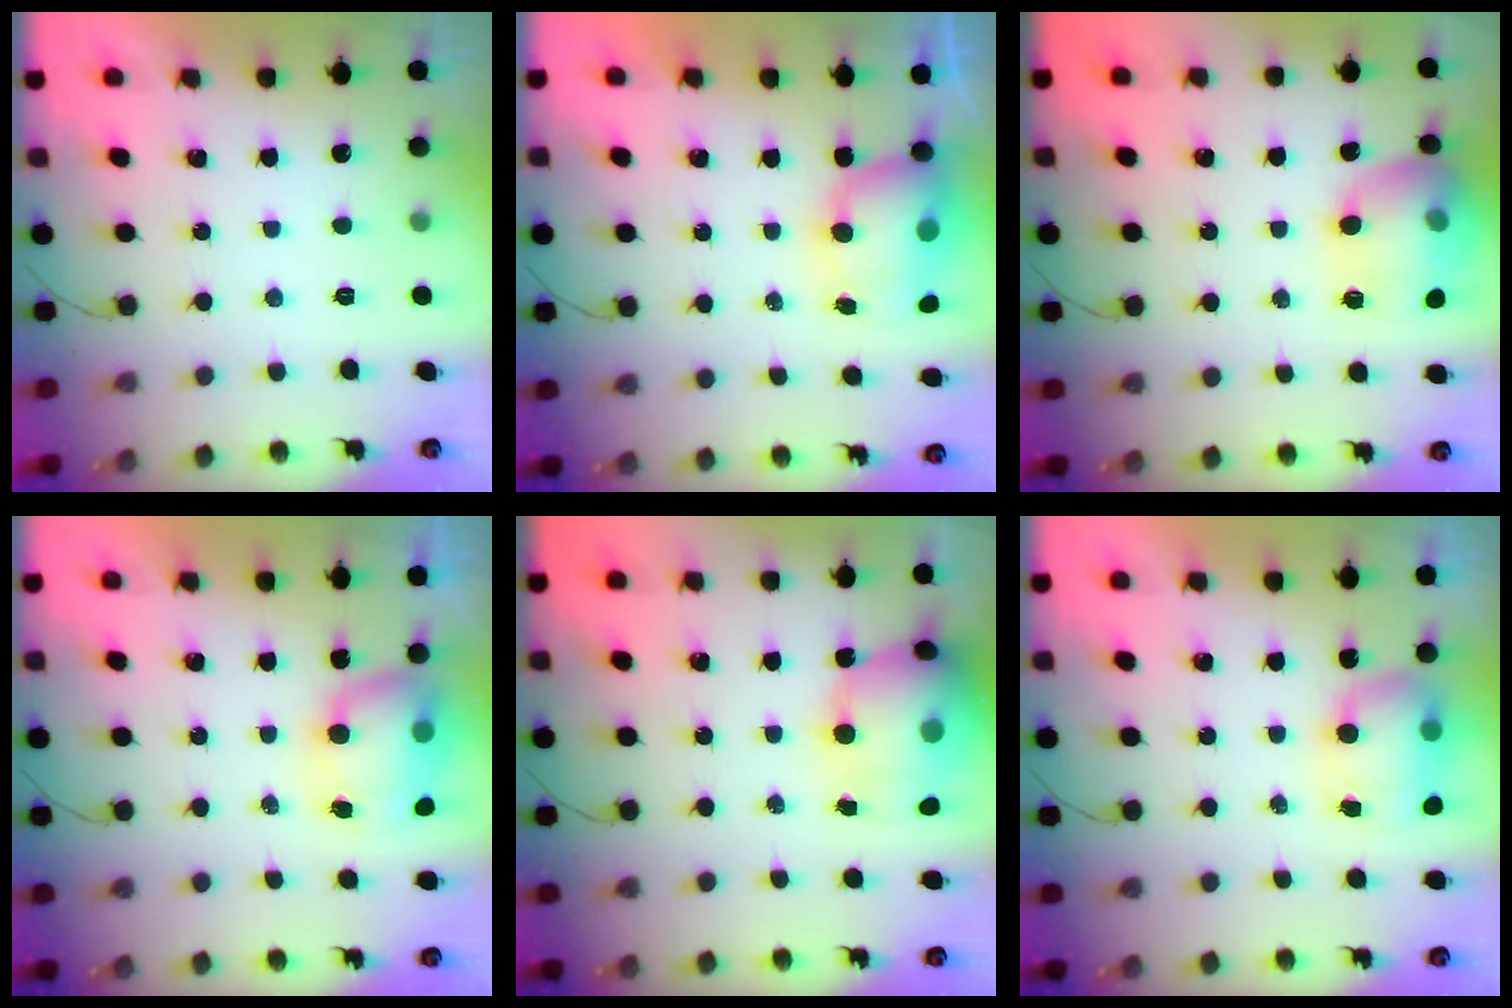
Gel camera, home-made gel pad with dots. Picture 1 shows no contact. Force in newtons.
{"total": 9.1, "press": 8.8, "slide": 2.4}
{"total": 16.5, "press": 16.5, "slide": 1.3}
{"total": 8.8, "press": 8.6, "slide": 1.9}
{"total": 18.9, "press": 18.4, "slide": 4.3}
{"total": 7.9, "press": 7.8, "slide": 1.2}